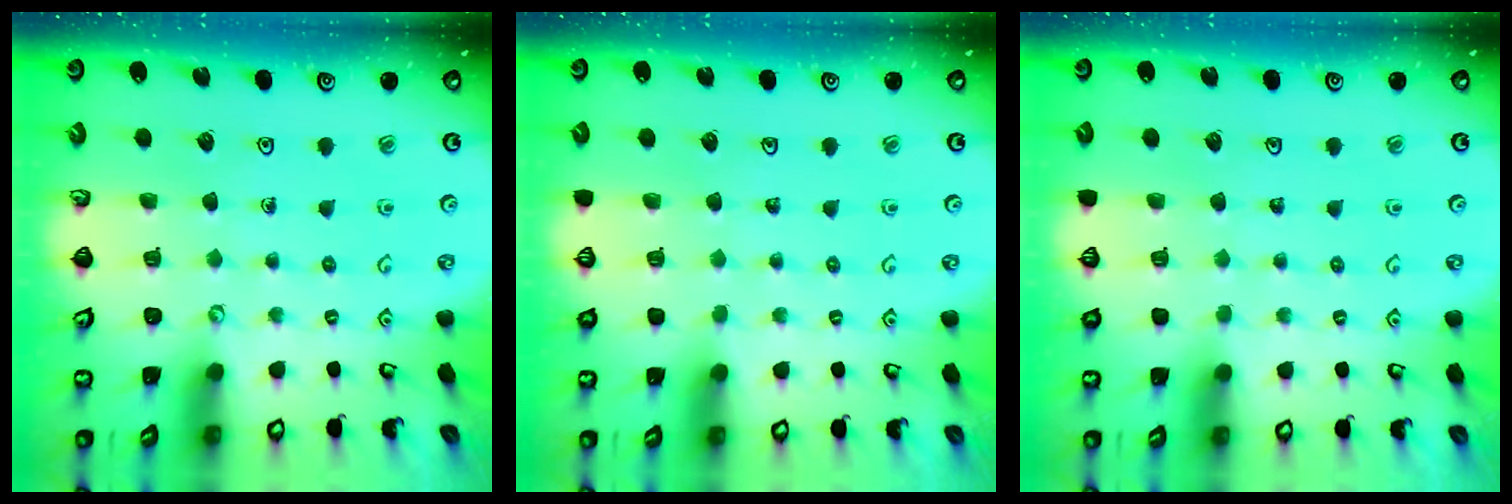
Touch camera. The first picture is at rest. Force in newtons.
{"total": 0.0}
{"total": 0.0}